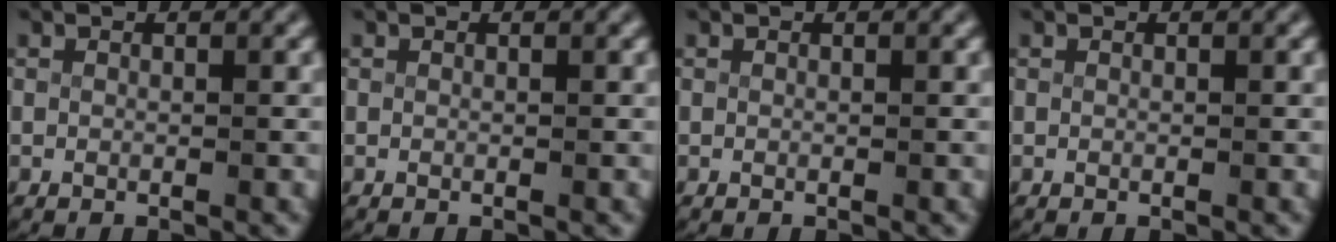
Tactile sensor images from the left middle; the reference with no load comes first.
{"total": 0.0}
{"total": 0.0}
{"total": 0.0}